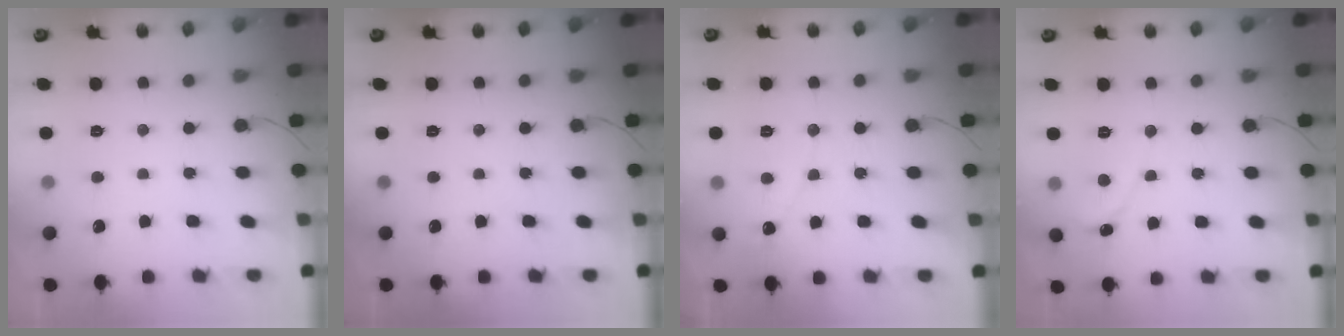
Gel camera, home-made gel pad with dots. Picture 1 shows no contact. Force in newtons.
{"total": 0.0}
{"total": 2.3, "press": 2.3, "slide": 0.2}
{"total": 0.0}